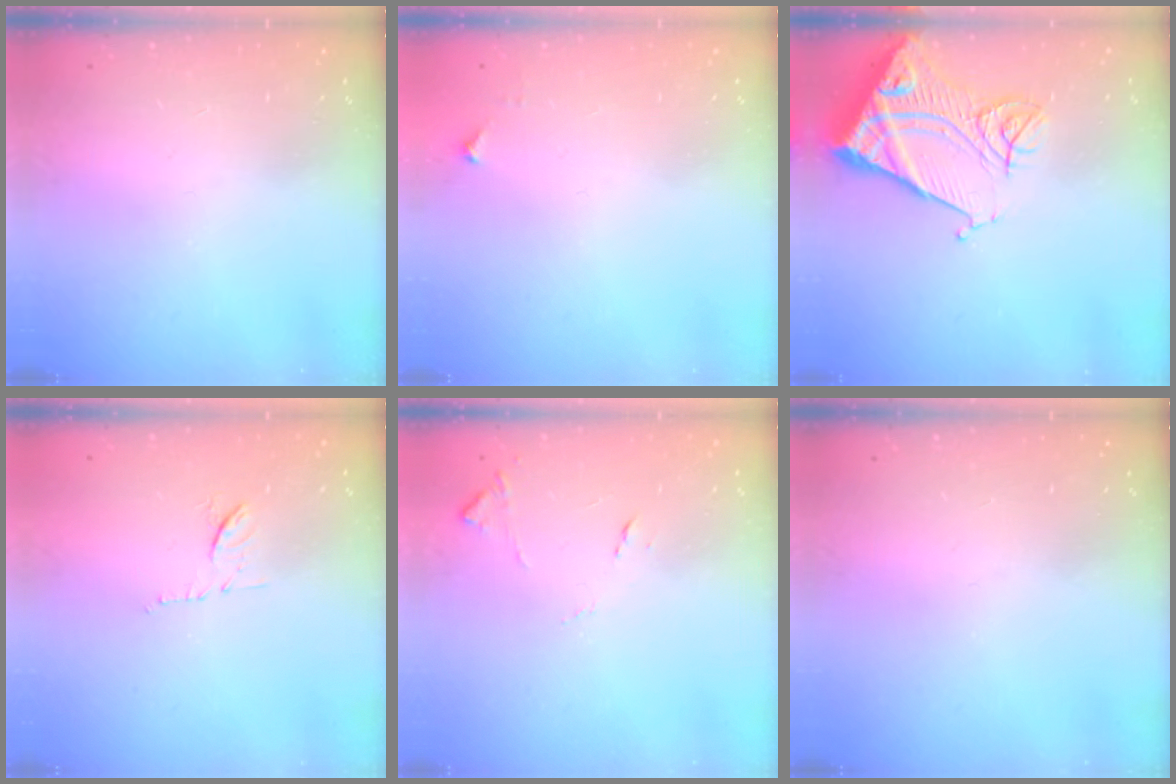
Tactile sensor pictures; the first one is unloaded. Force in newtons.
{"total": 3.4, "press": 3.4, "slide": 0.4}
{"total": 15.4, "press": 15.3, "slide": 1.8}
{"total": 7.8, "press": 7.8, "slide": 0.3}
{"total": 8.2, "press": 8.2, "slide": 0.6}
{"total": 0.0}